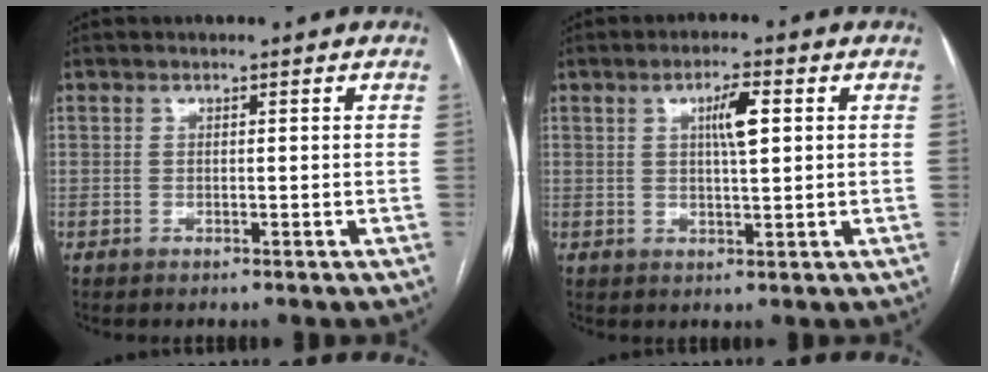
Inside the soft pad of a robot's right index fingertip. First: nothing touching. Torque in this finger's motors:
{"motor_torque": [0.16, 0.07, 0.13, 0.07]}